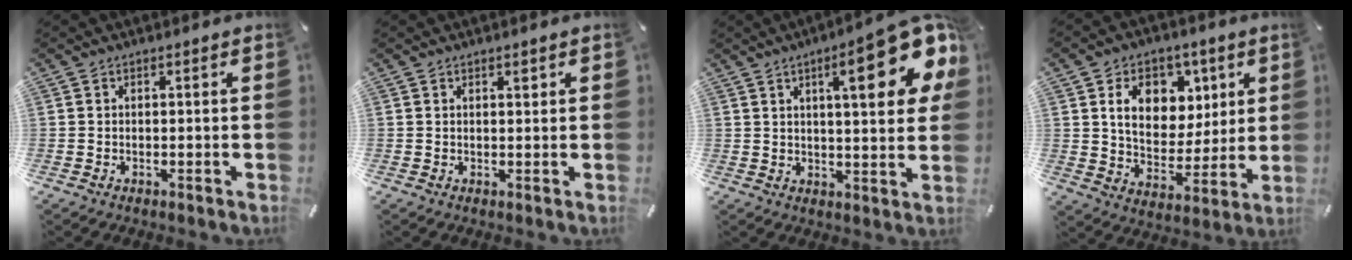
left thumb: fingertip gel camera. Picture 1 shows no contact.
{"total": 1.2, "force": [0.6, 0.7, 0.8], "torque": [-0.007, -0.001, 0.009]}
{"total": 18.1, "force": [8.3, 5.0, 15.3], "torque": [-0.207, -0.038, 0.120]}
{"total": 13.6, "force": [5.5, 10.4, 6.9], "torque": [-0.100, -0.018, 0.100]}